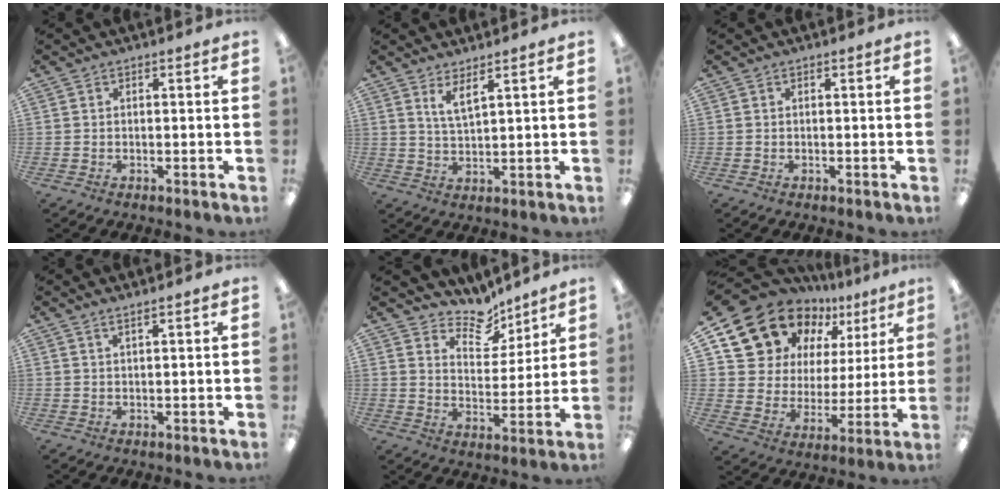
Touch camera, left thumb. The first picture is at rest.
{"total": 4.4, "force": [3.4, 0.7, 2.7], "torque": [-0.062, -0.009, 0.060]}
{"total": 0.0}
{"total": 1.4, "force": [1.2, -0.1, 0.6], "torque": [-0.015, -0.001, 0.023]}
{"total": 9.6, "force": [8.6, 3.8, 1.9], "torque": [-0.024, -0.069, 0.156]}
{"total": 16.6, "force": [12.4, 10.2, 4.2], "torque": [-0.106, -0.084, 0.235]}